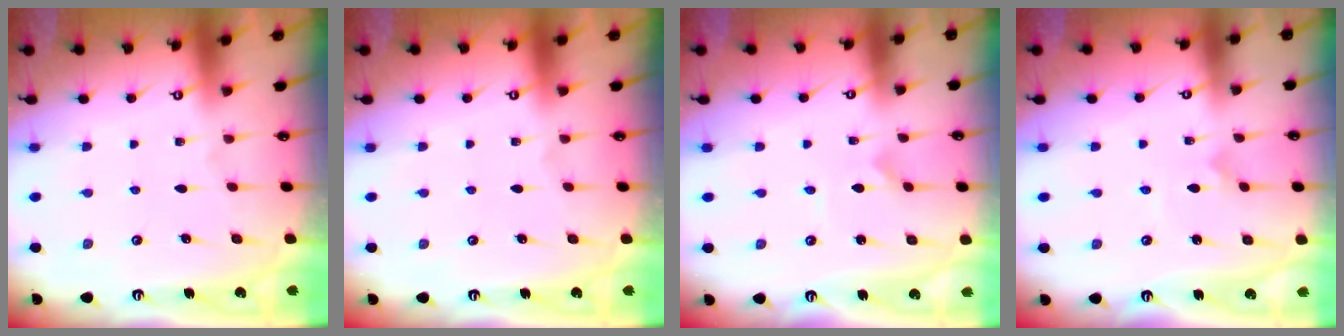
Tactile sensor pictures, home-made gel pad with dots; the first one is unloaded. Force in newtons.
{"total": 0.0}
{"total": 0.0}
{"total": 1.8, "press": 1.8, "slide": 0.1}